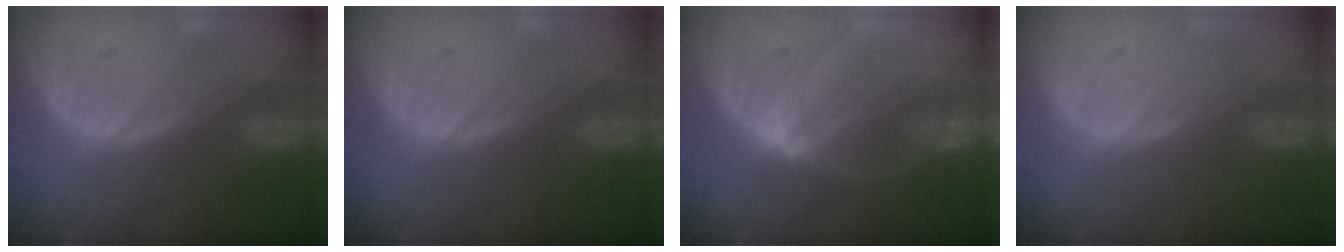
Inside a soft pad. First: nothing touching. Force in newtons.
{"total": 0.0}
{"total": 5.2, "press": 4.8, "slide": 1.8}
{"total": 0.5, "press": 0.0, "slide": 0.5}